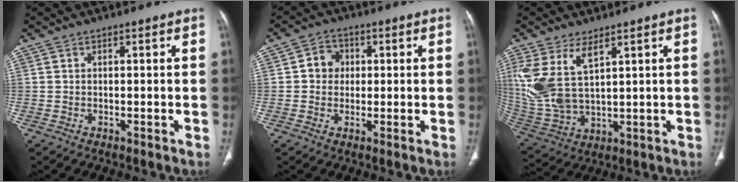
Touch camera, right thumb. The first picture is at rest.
{"total": 4.7, "force": [0.6, 4.2, 2.0], "torque": [-0.007, 0.007, 0.002]}
{"total": 12.7, "force": [5.4, 6.0, 9.7], "torque": [-0.221, -0.020, 0.128]}